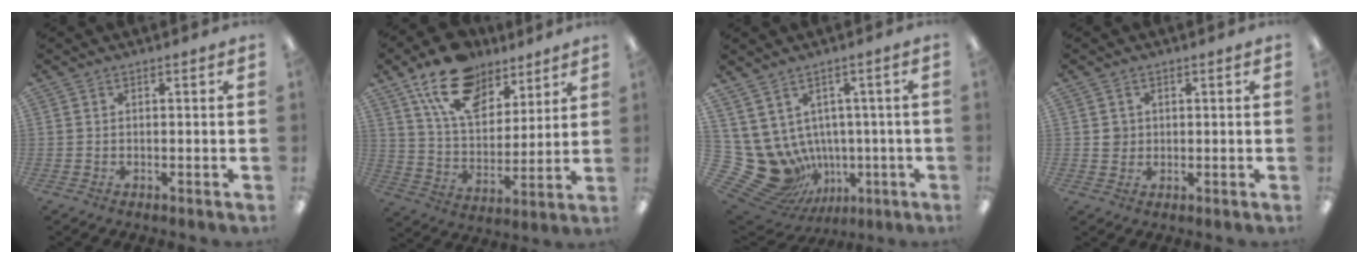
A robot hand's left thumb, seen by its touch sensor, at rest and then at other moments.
{"total": 17.2, "force": [11.8, 9.3, 8.4], "torque": [-0.153, -0.052, 0.216]}
{"total": 12.3, "force": [-0.7, 11.2, 5.1], "torque": [-0.153, -0.024, 0.015]}
{"total": 2.4, "force": [0.6, 2.3, 0.5], "torque": [0.003, -0.002, 0.006]}